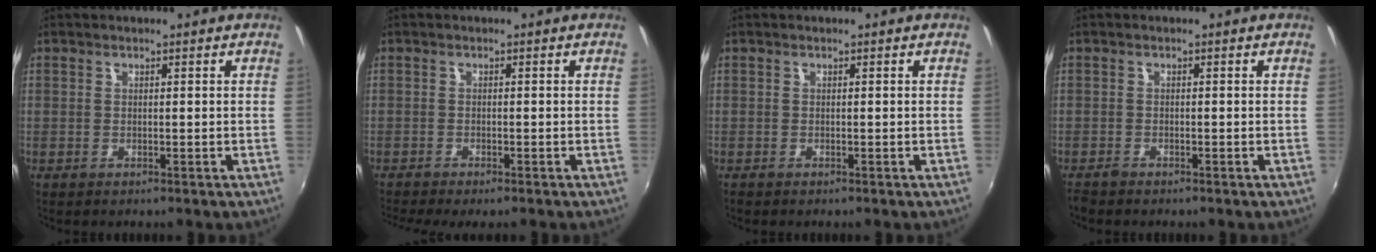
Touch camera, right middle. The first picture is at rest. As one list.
[{"total": 3.8, "force": [-3.3, 0.0, 1.9], "torque": [-0.045, -0.021, -0.057]}, {"total": 0.0}, {"total": 1.9, "force": [-1.7, 0.4, 0.5], "torque": [-0.014, -0.012, -0.035]}]